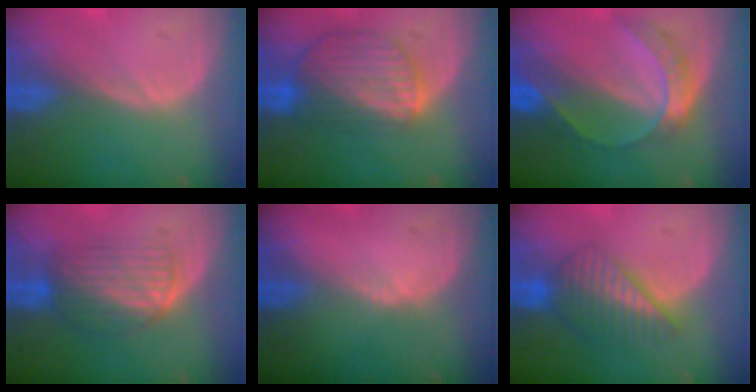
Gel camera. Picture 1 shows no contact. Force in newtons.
{"total": 8.8, "press": 7.7, "slide": 4.3}
{"total": 7.4, "press": 6.2, "slide": 4.0}
{"total": 6.3, "press": 6.2, "slide": 1.5}
{"total": 0.7, "press": 0.4, "slide": 0.5}
{"total": 6.6, "press": 6.0, "slide": 2.6}